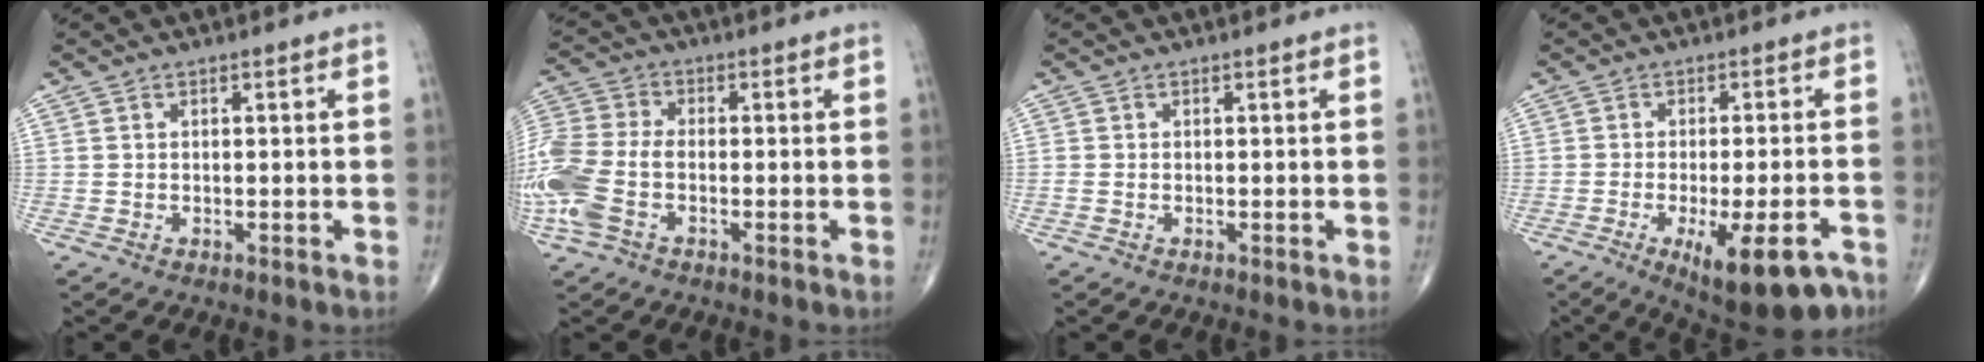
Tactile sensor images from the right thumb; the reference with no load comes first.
{"total": 14.3, "force": [-3.8, 8.7, 10.7], "torque": [-0.285, 0.013, -0.077]}
{"total": 0.6, "force": [-0.2, 0.4, 0.4], "torque": [-0.011, -0.001, -0.003]}
{"total": 13.8, "force": [-7.3, 4.6, 10.8], "torque": [-0.124, 0.015, -0.095]}